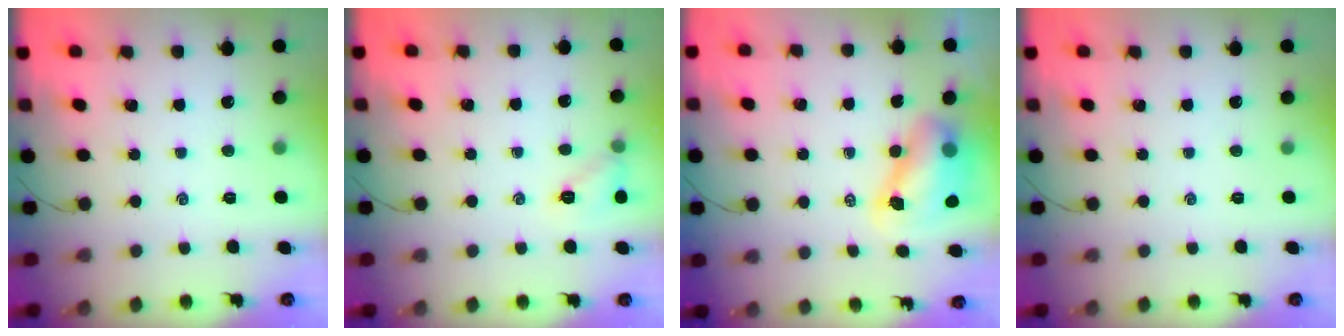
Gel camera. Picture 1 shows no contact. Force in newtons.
{"total": 7.4, "press": 7.3, "slide": 1.3}
{"total": 8.1, "press": 7.9, "slide": 1.9}
{"total": 0.0}